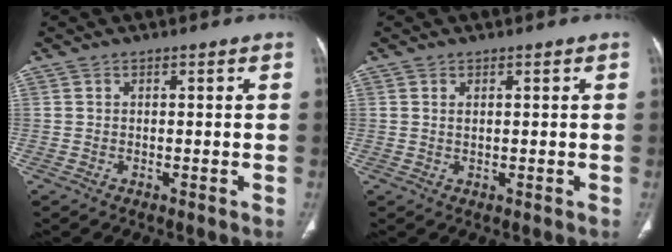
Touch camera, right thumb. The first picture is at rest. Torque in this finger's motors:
{"motor_torque": [-0.11, -0.08, -0.13, -0.20, -0.03]}